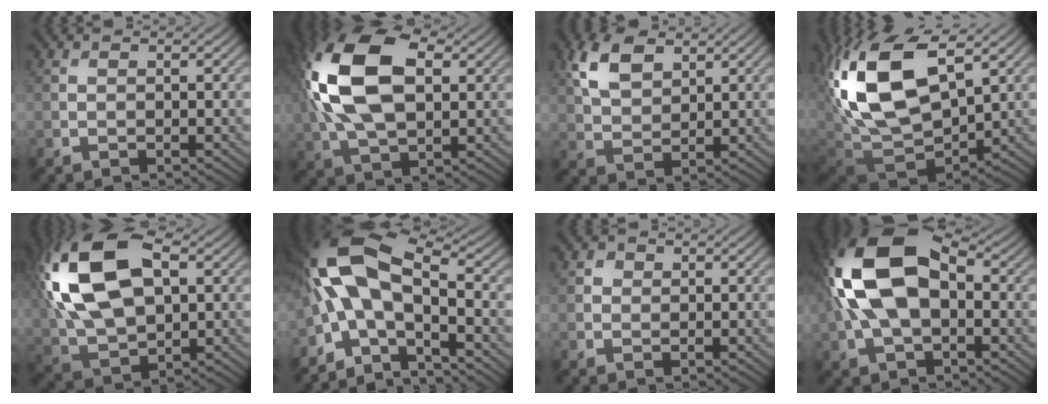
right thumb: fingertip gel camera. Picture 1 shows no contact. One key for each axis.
{"total": 16.2, "fx": 3.5, "fy": 9.5, "fz": 12.7, "tx": -0.301, "ty": 0.019, "tz": 0.066}
{"total": 6.8, "fx": 3.5, "fy": 3.7, "fz": 4.5, "tx": -0.105, "ty": 0.005, "tz": 0.069}
{"total": 16.5, "fx": 5.2, "fy": 9.0, "fz": 12.8, "tx": -0.292, "ty": 0.007, "tz": 0.106}
{"total": 17.9, "fx": 4.8, "fy": 10.5, "fz": 13.6, "tx": -0.312, "ty": 0.017, "tz": 0.090}
{"total": 12.6, "fx": -1.9, "fy": 5.7, "fz": 11.0, "tx": -0.235, "ty": 0.020, "tz": -0.056}
{"total": 1.1, "fx": 0.4, "fy": 1.0, "fz": 0.3, "tx": -0.003, "ty": -0.001, "tz": 0.002}
{"total": 16.1, "fx": 1.4, "fy": 9.4, "fz": 13.0, "tx": -0.275, "ty": 0.019, "tz": 0.013}